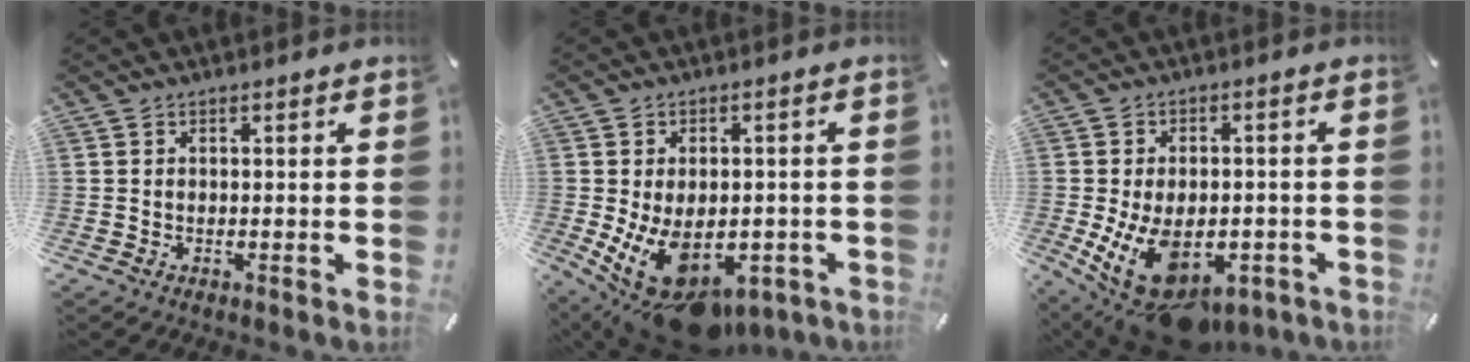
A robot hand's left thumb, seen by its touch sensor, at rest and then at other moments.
{"total": 14.6, "force": [-5.3, 9.0, 10.1], "torque": [-0.154, 0.010, -0.078]}
{"total": 15.9, "force": [-5.7, 9.6, 11.4], "torque": [-0.196, 0.020, -0.082]}